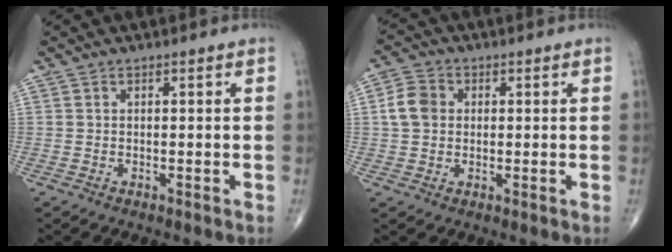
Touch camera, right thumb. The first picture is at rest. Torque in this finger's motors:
{"motor_torque": [-0.22, 0.31, 0.24, 0.07, 0.12]}